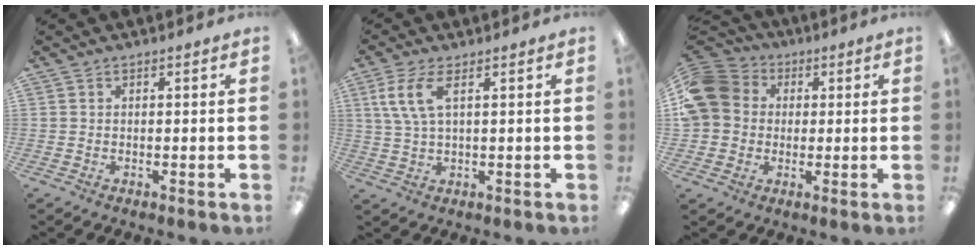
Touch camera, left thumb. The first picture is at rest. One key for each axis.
{"total": 6.9, "fx": 2.7, "fy": 2.5, "fz": 5.8, "tx": -0.133, "ty": -0.003, "tz": 0.047}
{"total": 13.1, "fx": 2.7, "fy": 11.6, "fz": 5.4, "tx": -0.122, "ty": 0.010, "tz": 0.060}